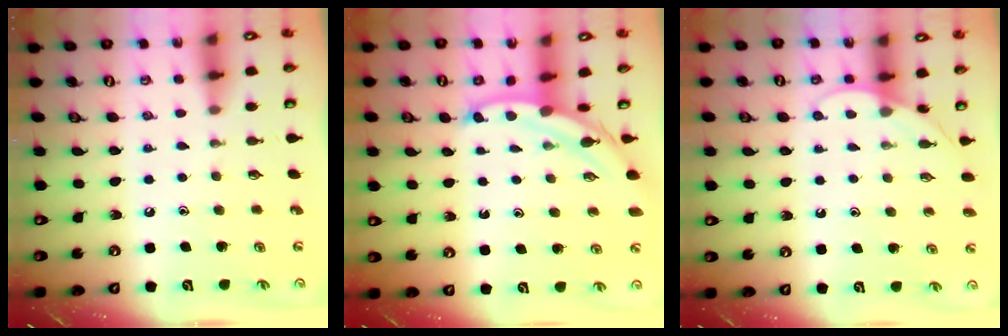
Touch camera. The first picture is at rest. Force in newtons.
{"total": 5.3, "press": 5.2, "slide": 0.5}
{"total": 4.9, "press": 4.9, "slide": 0.5}